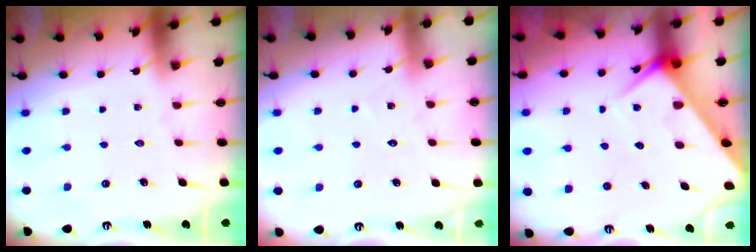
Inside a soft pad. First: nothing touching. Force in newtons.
{"total": 4.7, "press": 4.7, "slide": 0.5}
{"total": 6.4, "press": 6.4, "slide": 0.4}